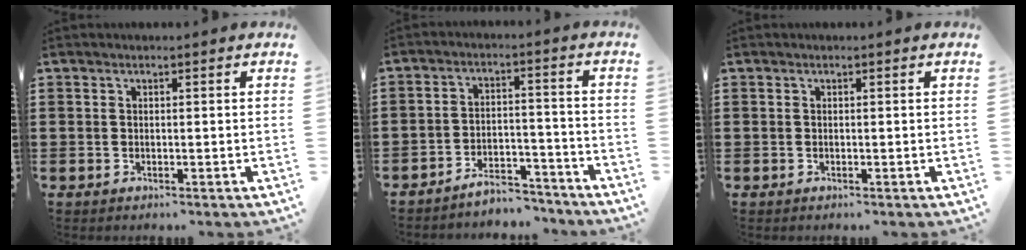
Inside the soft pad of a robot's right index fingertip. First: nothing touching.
{"total": 5.1, "force": [-5.0, 0.9, 0.9], "torque": [-0.015, 0.013, -0.099]}
{"total": 0.0}